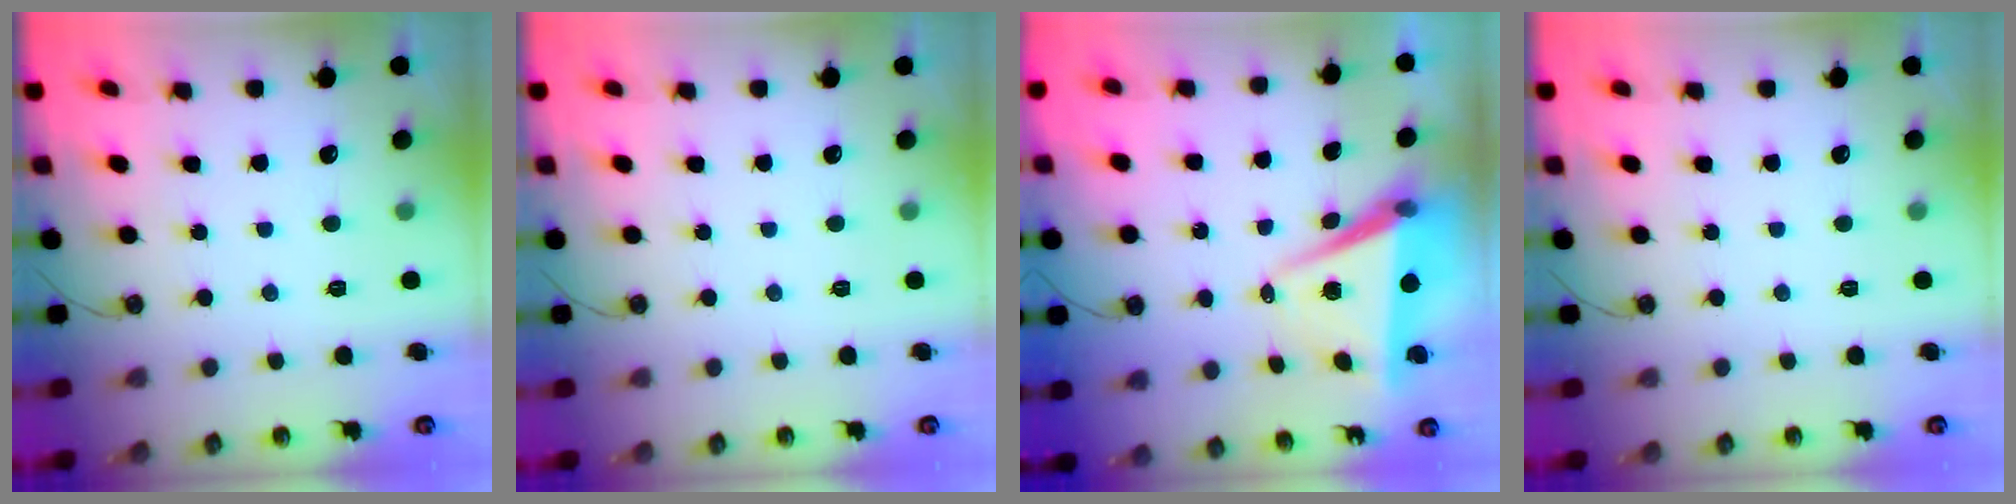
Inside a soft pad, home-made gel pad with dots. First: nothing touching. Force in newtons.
{"total": 2.0, "press": 0.4, "slide": 2.0}
{"total": 6.6, "press": 4.7, "slide": 4.7}
{"total": 0.0}